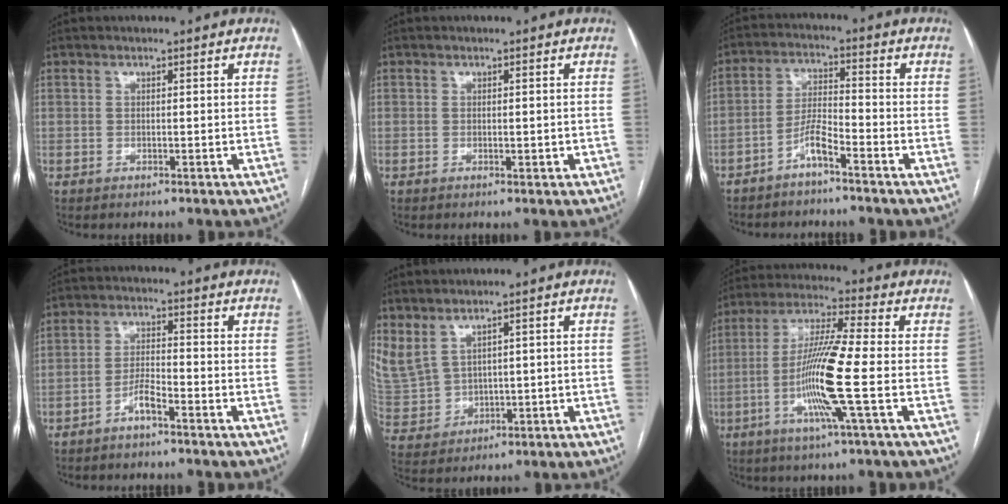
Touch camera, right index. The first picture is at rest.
{"total": 1.1, "force": [-0.2, 0.6, 0.9], "torque": [-0.011, 0.000, 0.002]}
{"total": 4.7, "force": [-3.4, 0.4, 3.2], "torque": [-0.070, 0.006, -0.070]}
{"total": 3.4, "force": [-2.4, 0.3, 2.3], "torque": [-0.046, 0.005, -0.047]}
{"total": 10.7, "force": [5.6, 7.2, 5.6], "torque": [-0.167, 0.011, 0.148]}
{"total": 12.3, "force": [-2.9, -1.0, 11.9], "torque": [-0.233, -0.009, -0.064]}